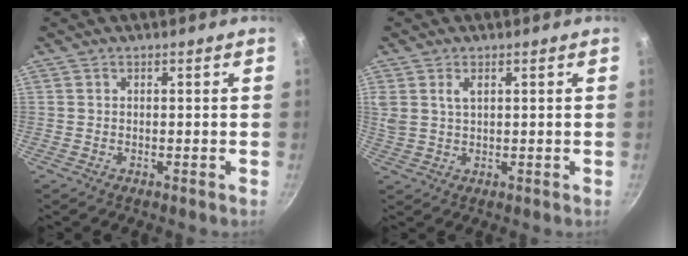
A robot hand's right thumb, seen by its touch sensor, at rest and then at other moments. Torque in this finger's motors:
{"motor_torque": [0.76, 0.75, 0.88, 0.37, -0.02]}